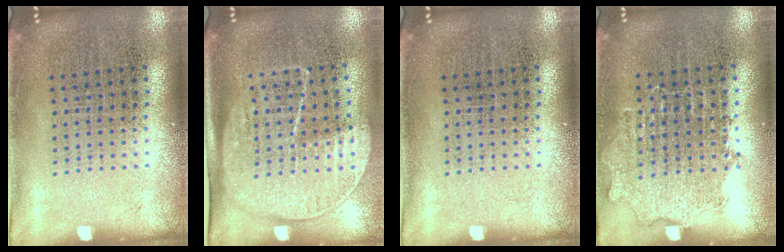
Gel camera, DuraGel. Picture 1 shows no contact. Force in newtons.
{"total": 1.7, "press": 1.4, "slide": 1.0}
{"total": 0.0}
{"total": 0.9, "press": 0.9, "slide": 0.2}